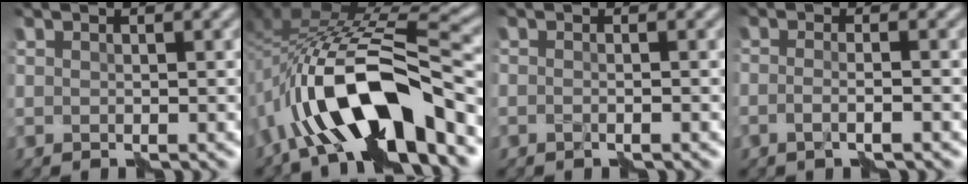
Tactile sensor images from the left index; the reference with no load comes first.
{"total": 12.4, "force": [-6.1, 4.1, 10.0], "torque": [-0.179, 0.016, -0.109]}
{"total": 1.8, "force": [0.2, 1.1, 1.4], "torque": [0.003, -0.003, -0.022]}
{"total": 2.7, "force": [-0.5, 1.2, 2.4], "torque": [-0.018, -0.005, -0.029]}